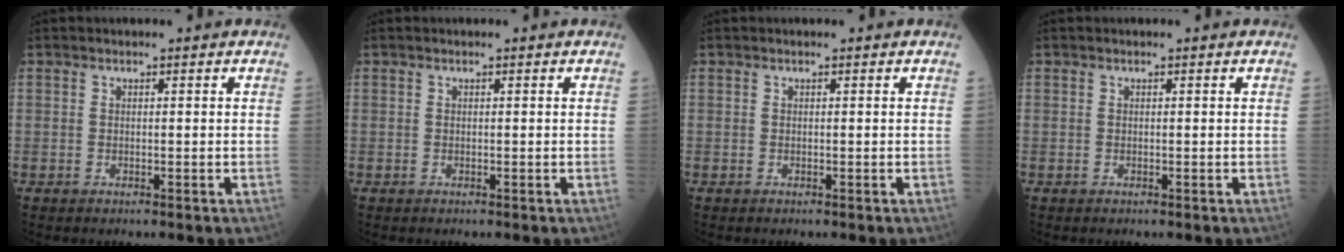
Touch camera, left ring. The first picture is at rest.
{"total": 0.0}
{"total": 0.0}
{"total": 0.0}